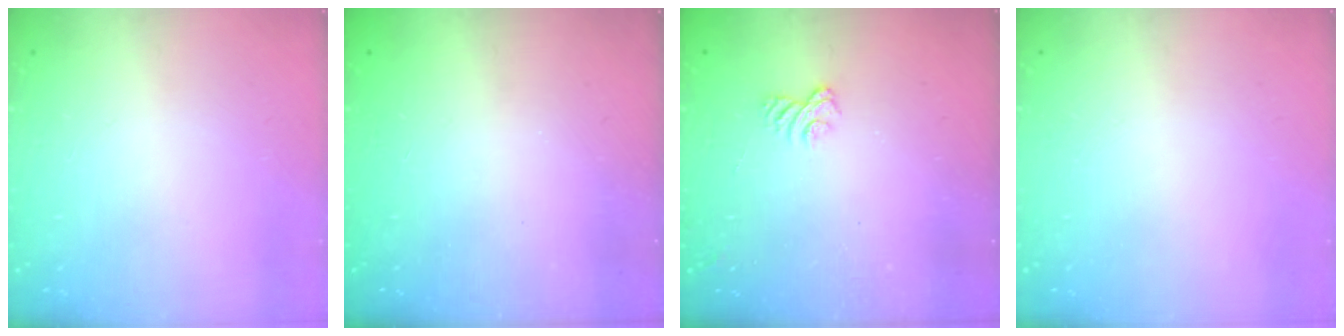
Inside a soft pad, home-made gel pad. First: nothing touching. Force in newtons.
{"total": 2.4, "press": 2.3, "slide": 0.8}
{"total": 2.6, "press": 2.2, "slide": 1.3}
{"total": 0.0}